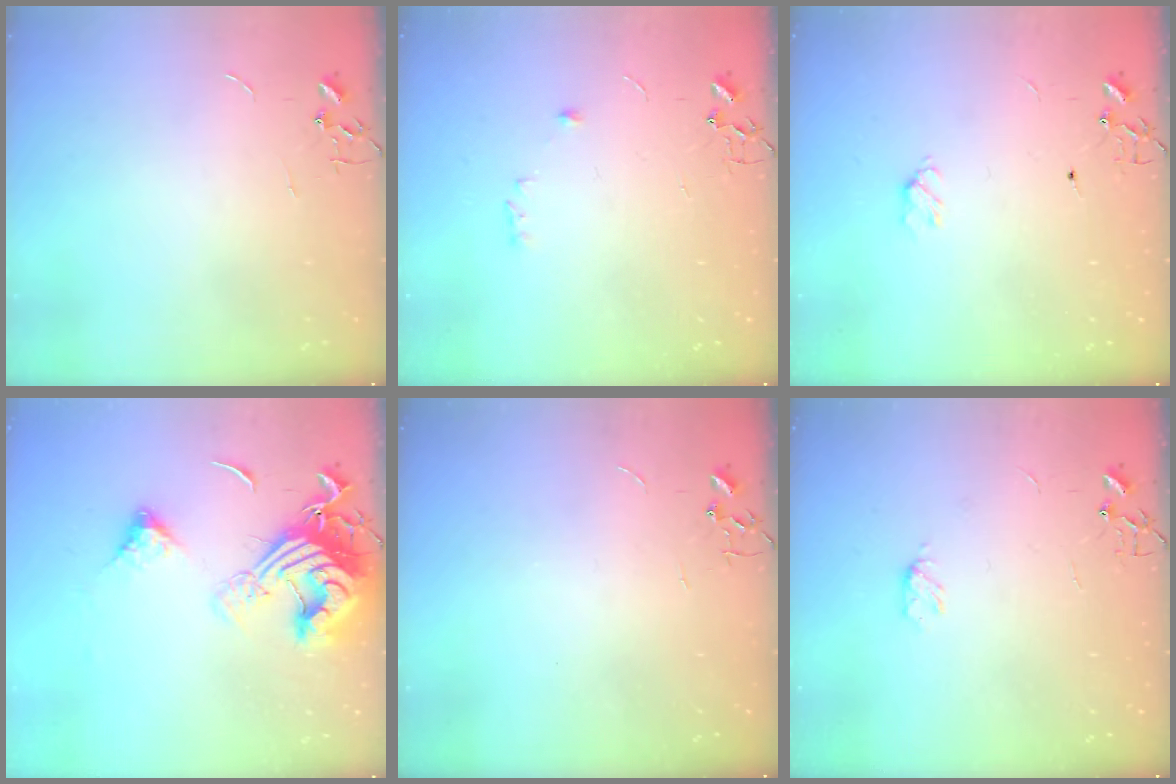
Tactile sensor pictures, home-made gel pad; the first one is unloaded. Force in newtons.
{"total": 4.9, "press": 4.8, "slide": 0.9}
{"total": 4.7, "press": 4.7, "slide": 0.6}
{"total": 17.6, "press": 17.5, "slide": 2.0}
{"total": 0.0}
{"total": 3.3, "press": 3.3, "slide": 0.5}